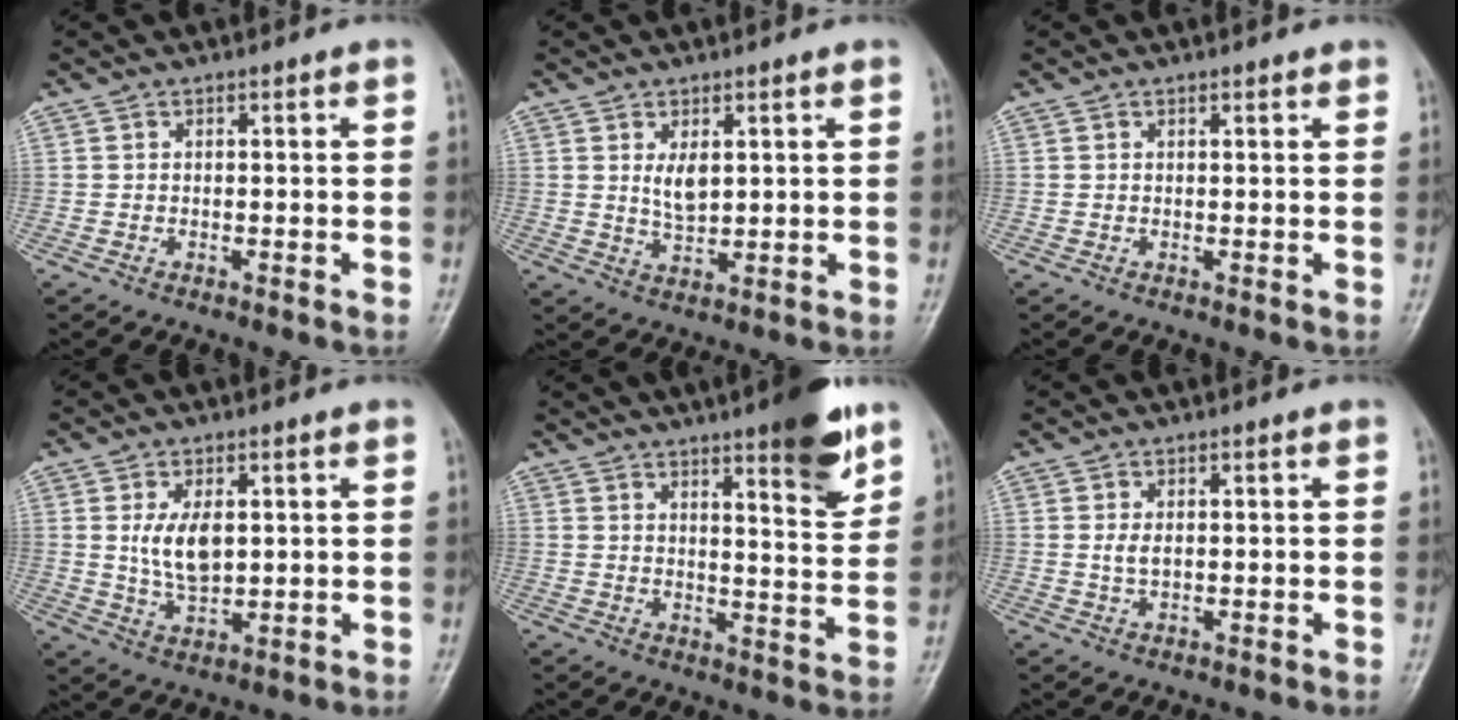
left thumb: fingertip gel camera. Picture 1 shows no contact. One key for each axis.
{"total": 4.1, "fx": 1.4, "fy": 2.0, "fz": 3.3, "tx": -0.051, "ty": -0.017, "tz": 0.031}
{"total": 1.0, "fx": 0.8, "fy": 0.3, "fz": 0.6, "tx": -0.006, "ty": -0.001, "tz": 0.008}
{"total": 7.0, "fx": 1.4, "fy": 3.7, "fz": 5.8, "tx": -0.097, "ty": -0.013, "tz": 0.033}
{"total": 11.0, "fx": 7.0, "fy": 2.0, "fz": 8.2, "tx": -0.093, "ty": -0.045, "tz": 0.095}
{"total": 2.1, "fx": 0.4, "fy": 1.0, "fz": 1.8, "tx": -0.034, "ty": -0.003, "tz": 0.010}